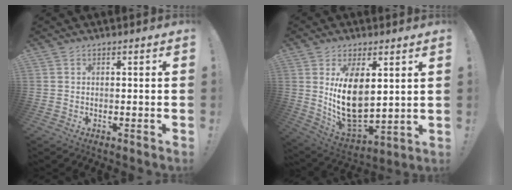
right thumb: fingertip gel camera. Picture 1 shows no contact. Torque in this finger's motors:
{"motor_torque": [2.24, 2.34, 1.06, 0.77, 0.20]}